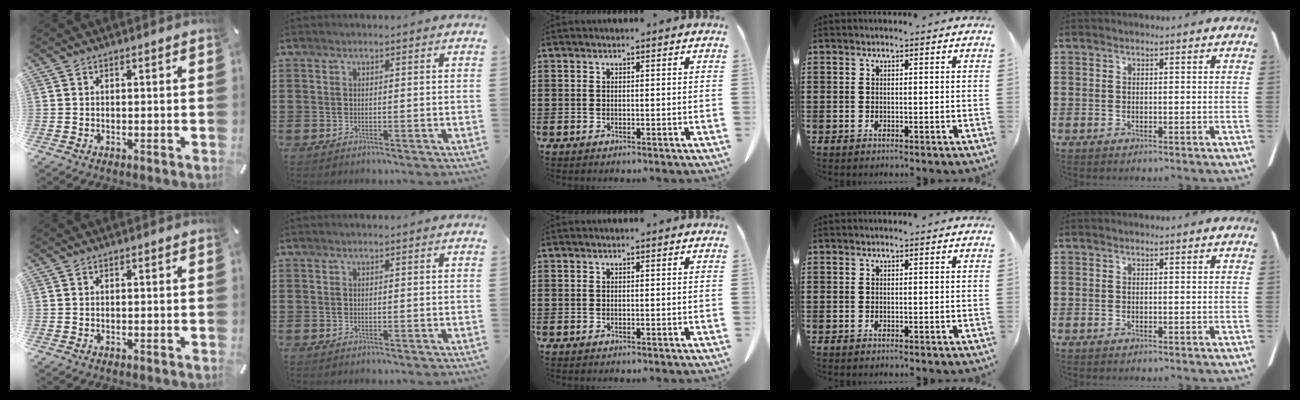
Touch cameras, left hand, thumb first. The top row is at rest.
{}